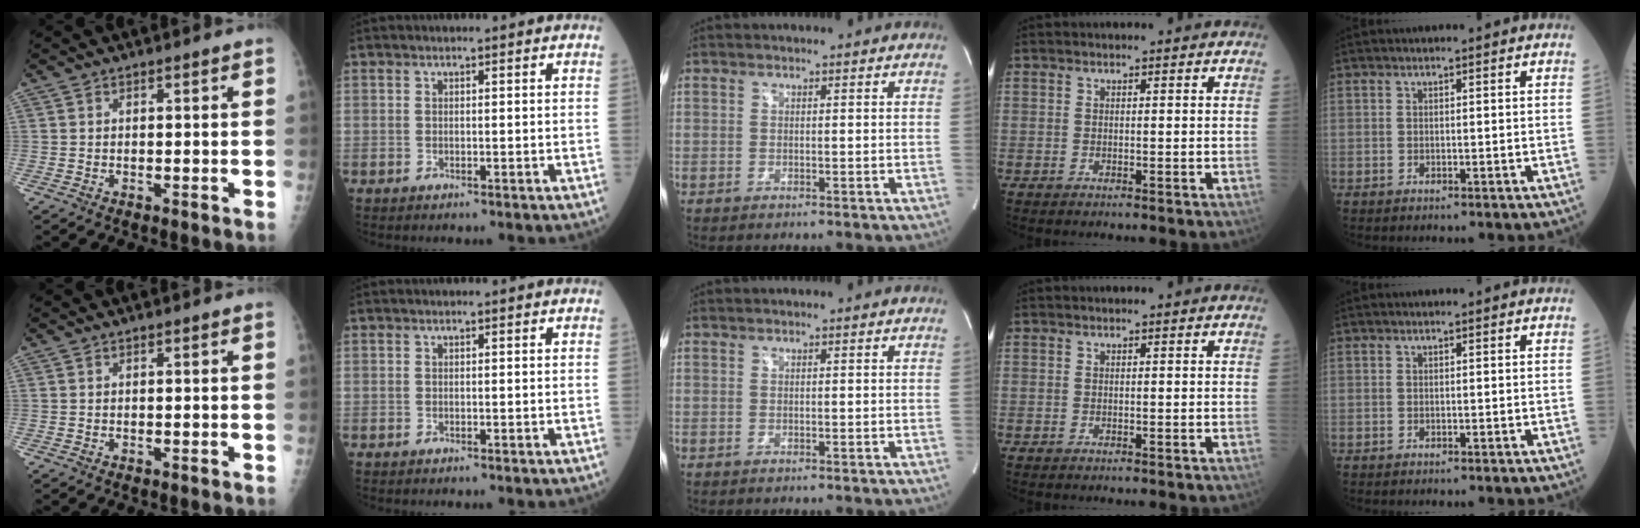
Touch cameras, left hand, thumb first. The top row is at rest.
{}